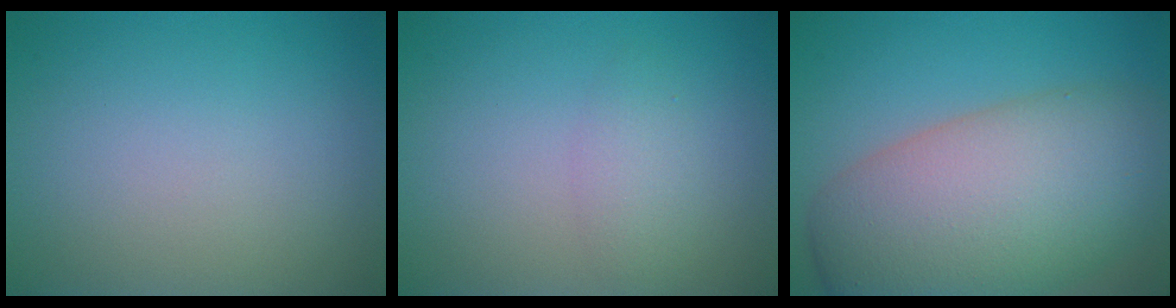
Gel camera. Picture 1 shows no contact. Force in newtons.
{"total": 1.8, "press": 1.8, "slide": 0.0}
{"total": 12.2, "press": 12.1, "slide": 0.6}